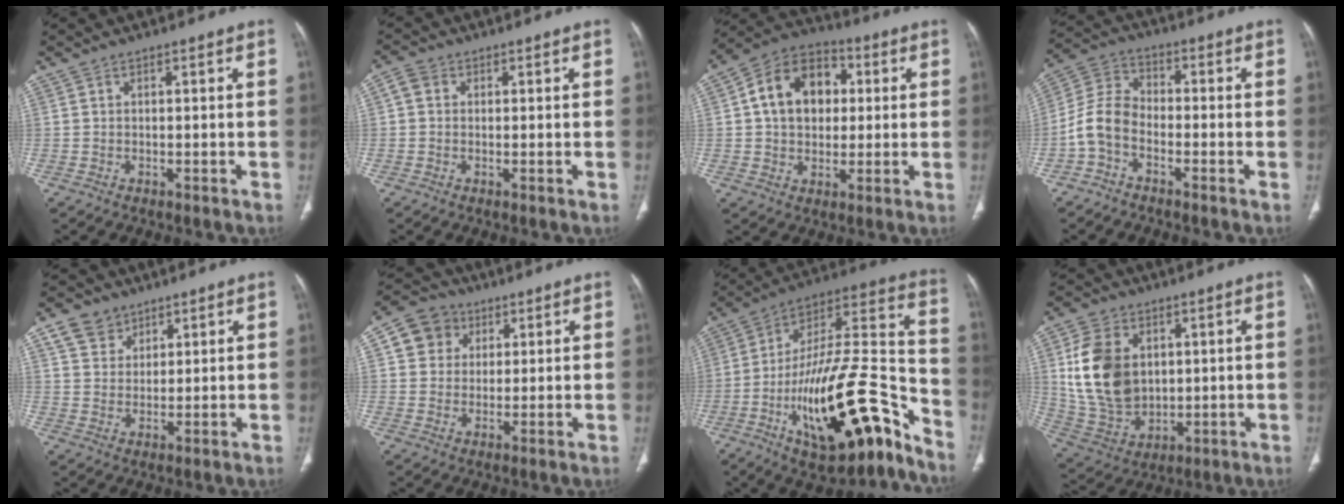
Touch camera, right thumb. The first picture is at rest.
{"total": 2.6, "force": [0.4, 2.2, 1.2], "torque": [-0.019, 0.009, 0.004]}
{"total": 14.6, "force": [2.5, 10.7, 9.5], "torque": [-0.121, 0.015, 0.032]}
{"total": 7.3, "force": [-3.1, 4.6, 4.7], "torque": [-0.092, 0.032, -0.077]}
{"total": 6.2, "force": [3.8, 4.6, 1.7], "torque": [-0.010, -0.015, 0.072]}
{"total": 8.0, "force": [2.6, 7.2, 2.2], "torque": [-0.015, 0.000, 0.041]}
{"total": 26.1, "force": [-14.0, 9.1, 20.1], "torque": [-0.292, 0.098, -0.227]}
{"total": 16.6, "force": [3.4, 12.0, 10.9], "torque": [-0.182, -0.012, 0.082]}